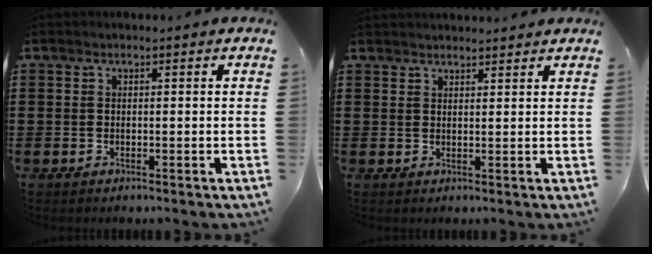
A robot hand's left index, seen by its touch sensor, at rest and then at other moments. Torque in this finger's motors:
{"motor_torque": [0.74, -0.53, 0.44, 0.03]}